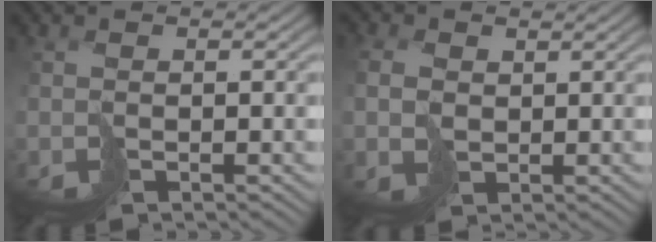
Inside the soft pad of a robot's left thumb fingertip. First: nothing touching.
{"total": 2.6, "force": [0.7, 2.2, 1.3], "torque": [-0.043, 0.002, 0.016]}